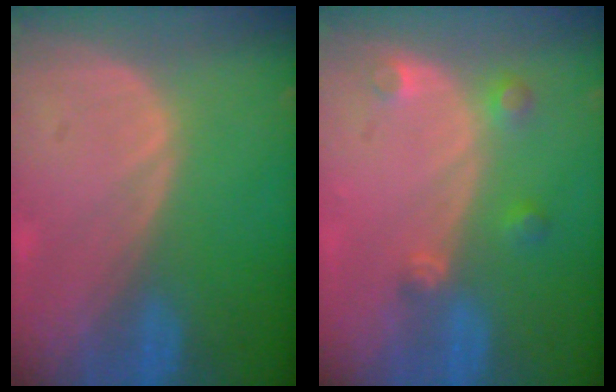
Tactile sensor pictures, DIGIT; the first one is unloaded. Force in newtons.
{"total": 3.2, "press": 2.9, "slide": 1.3}